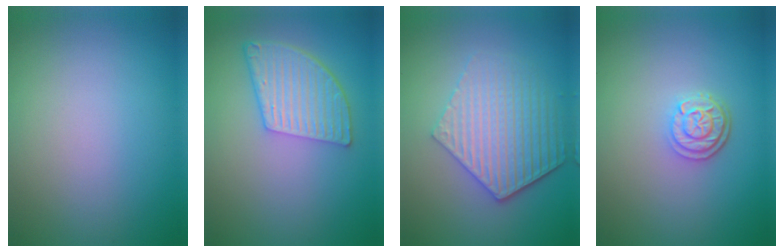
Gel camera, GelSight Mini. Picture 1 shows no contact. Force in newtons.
{"total": 5.7, "press": 4.3, "slide": 3.7}
{"total": 5.1, "press": 4.3, "slide": 2.8}
{"total": 2.8, "press": 2.3, "slide": 1.6}